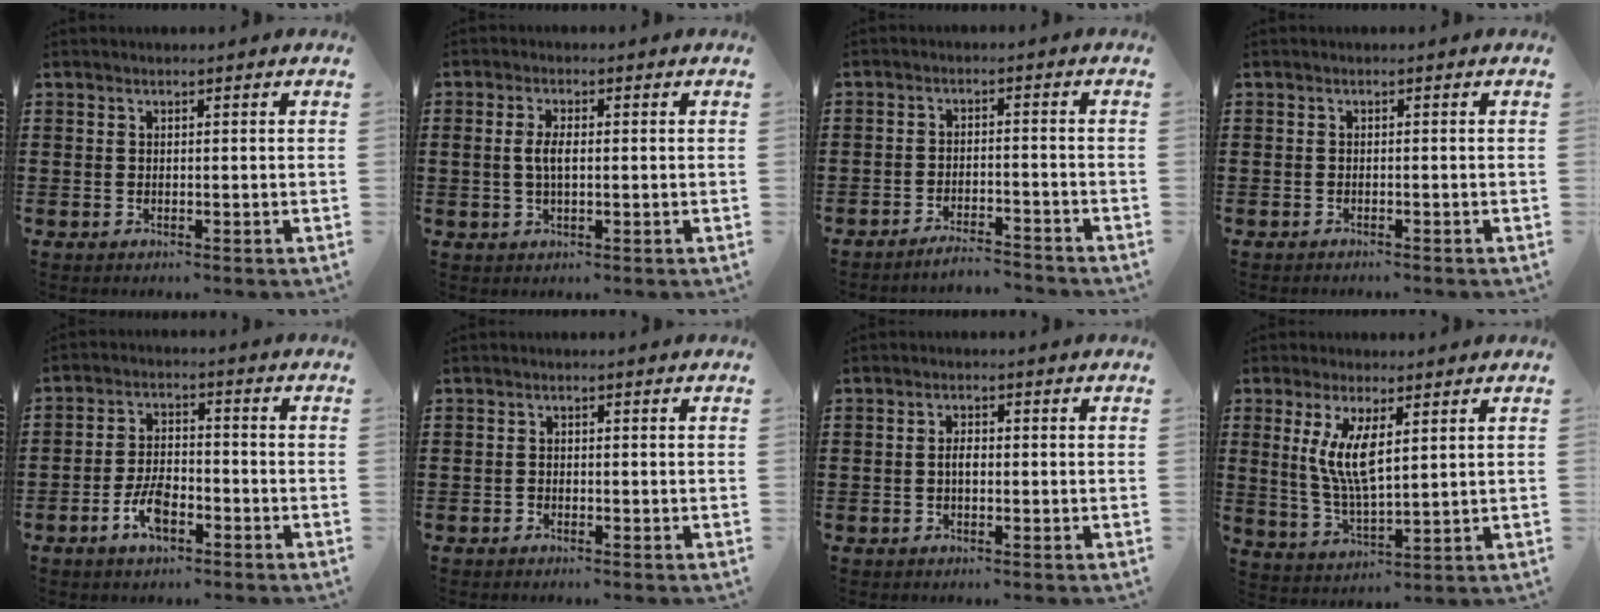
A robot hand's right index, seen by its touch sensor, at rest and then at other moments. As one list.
[{"total": 3.2, "force": [0.1, 1.3, 2.9], "torque": [-0.065, 0.001, -0.002]}, {"total": 3.5, "force": [-3.5, 0.0, 0.5], "torque": [-0.011, 0.002, -0.072]}, {"total": 0.5, "force": [-0.5, 0.0, -0.1], "torque": [-0.001, -0.001, -0.011]}, {"total": 5.7, "force": [-2.8, 2.7, 4.1], "torque": [-0.094, 0.002, -0.058]}, {"total": 0.7, "force": [-0.6, 0.4, 0.1], "torque": [-0.003, 0.001, -0.013]}, {"total": 2.0, "force": [-0.2, 0.9, 1.8], "torque": [-0.034, 0.003, -0.005]}, {"total": 7.5, "force": [2.2, 2.3, 6.8], "torque": [-0.143, -0.001, 0.036]}]